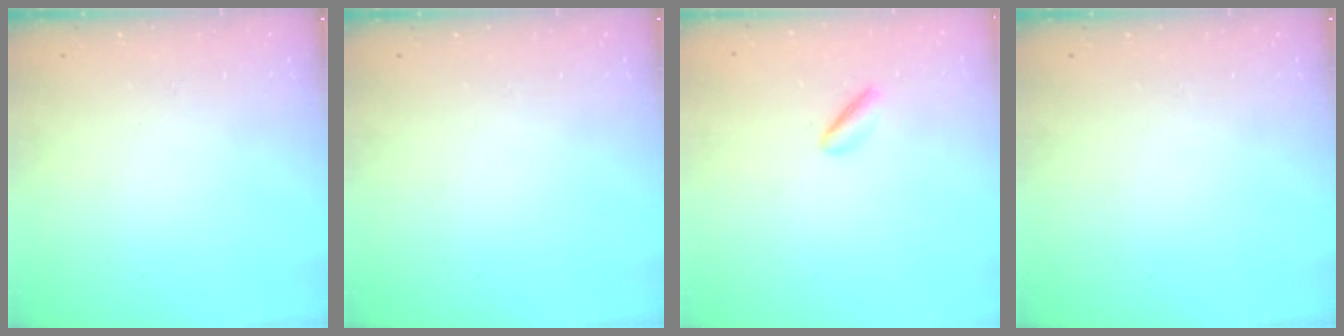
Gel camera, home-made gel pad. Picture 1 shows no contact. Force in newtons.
{"total": 0.0}
{"total": 2.2, "press": 2.1, "slide": 0.8}
{"total": 0.0}